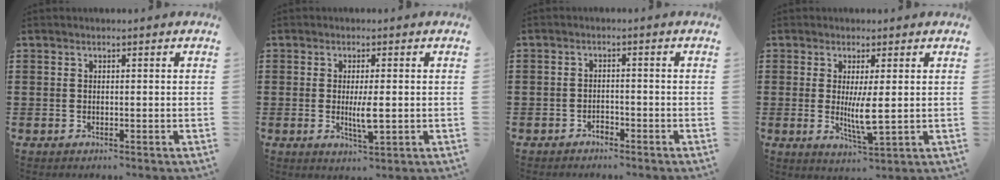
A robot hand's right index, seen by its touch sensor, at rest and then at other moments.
{"total": 4.0, "force": [-0.3, 0.7, 3.9], "torque": [-0.075, -0.007, -0.008]}
{"total": 1.6, "force": [-1.5, 0.5, 0.0], "torque": [-0.006, 0.004, -0.033]}
{"total": 5.2, "force": [0.1, 0.8, 5.1], "torque": [-0.093, -0.011, -0.004]}